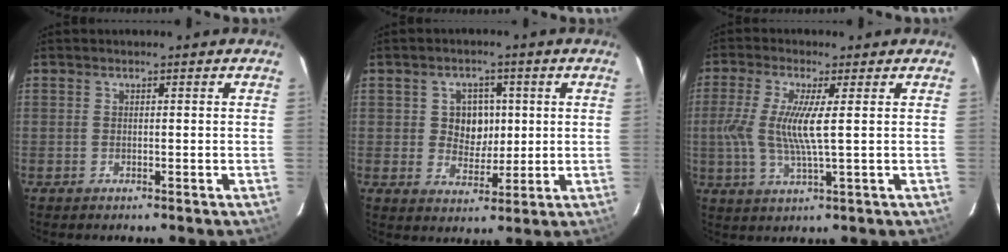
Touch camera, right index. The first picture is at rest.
{"total": 6.0, "force": [0.8, 5.2, 2.7], "torque": [-0.047, 0.011, 0.020]}
{"total": 8.3, "force": [0.5, 0.5, 8.3], "torque": [-0.170, -0.007, 0.009]}